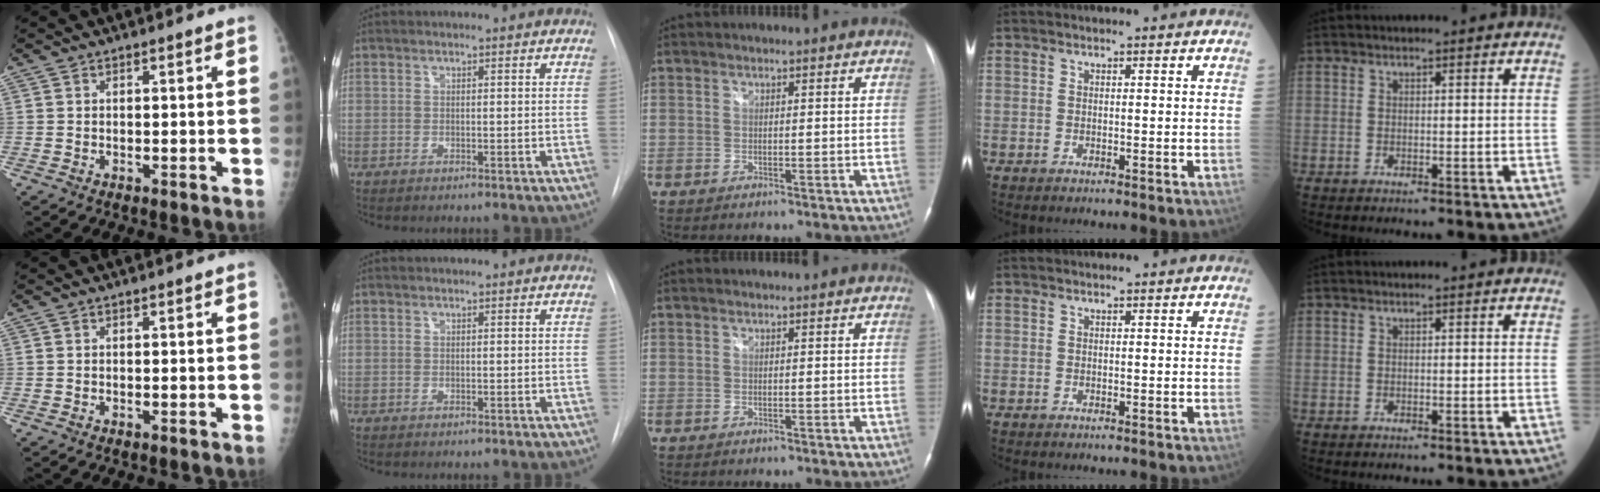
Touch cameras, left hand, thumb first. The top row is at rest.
{}